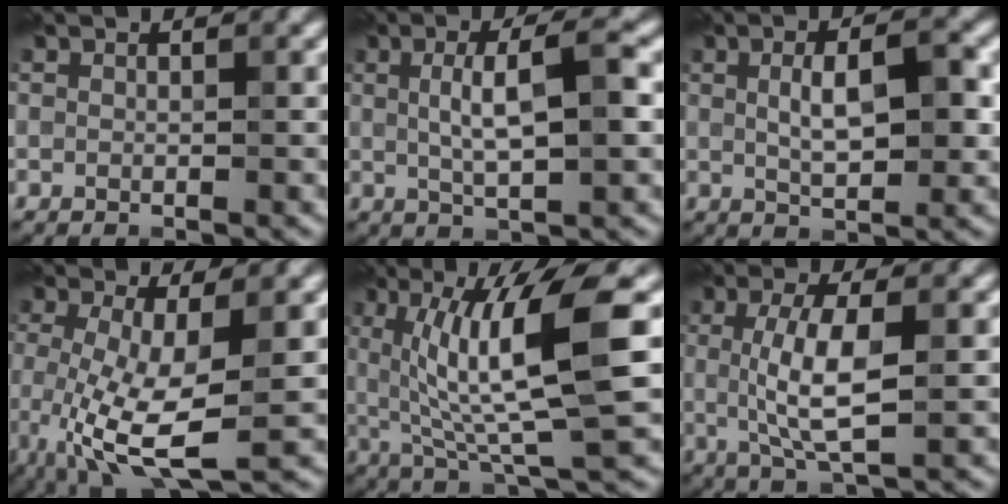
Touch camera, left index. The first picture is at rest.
{"total": 5.5, "force": [0.9, 1.3, 5.3], "torque": [-0.093, 0.009, 0.012]}
{"total": 5.1, "force": [0.9, 1.8, 4.7], "torque": [-0.084, 0.003, 0.014]}
{"total": 6.8, "force": [-1.4, 2.2, 6.3], "torque": [-0.144, -0.016, -0.024]}
{"total": 10.3, "force": [2.0, 2.0, 9.9], "torque": [-0.151, -0.002, 0.038]}
{"total": 5.5, "force": [0.3, 1.5, 5.3], "torque": [-0.111, -0.001, 0.005]}